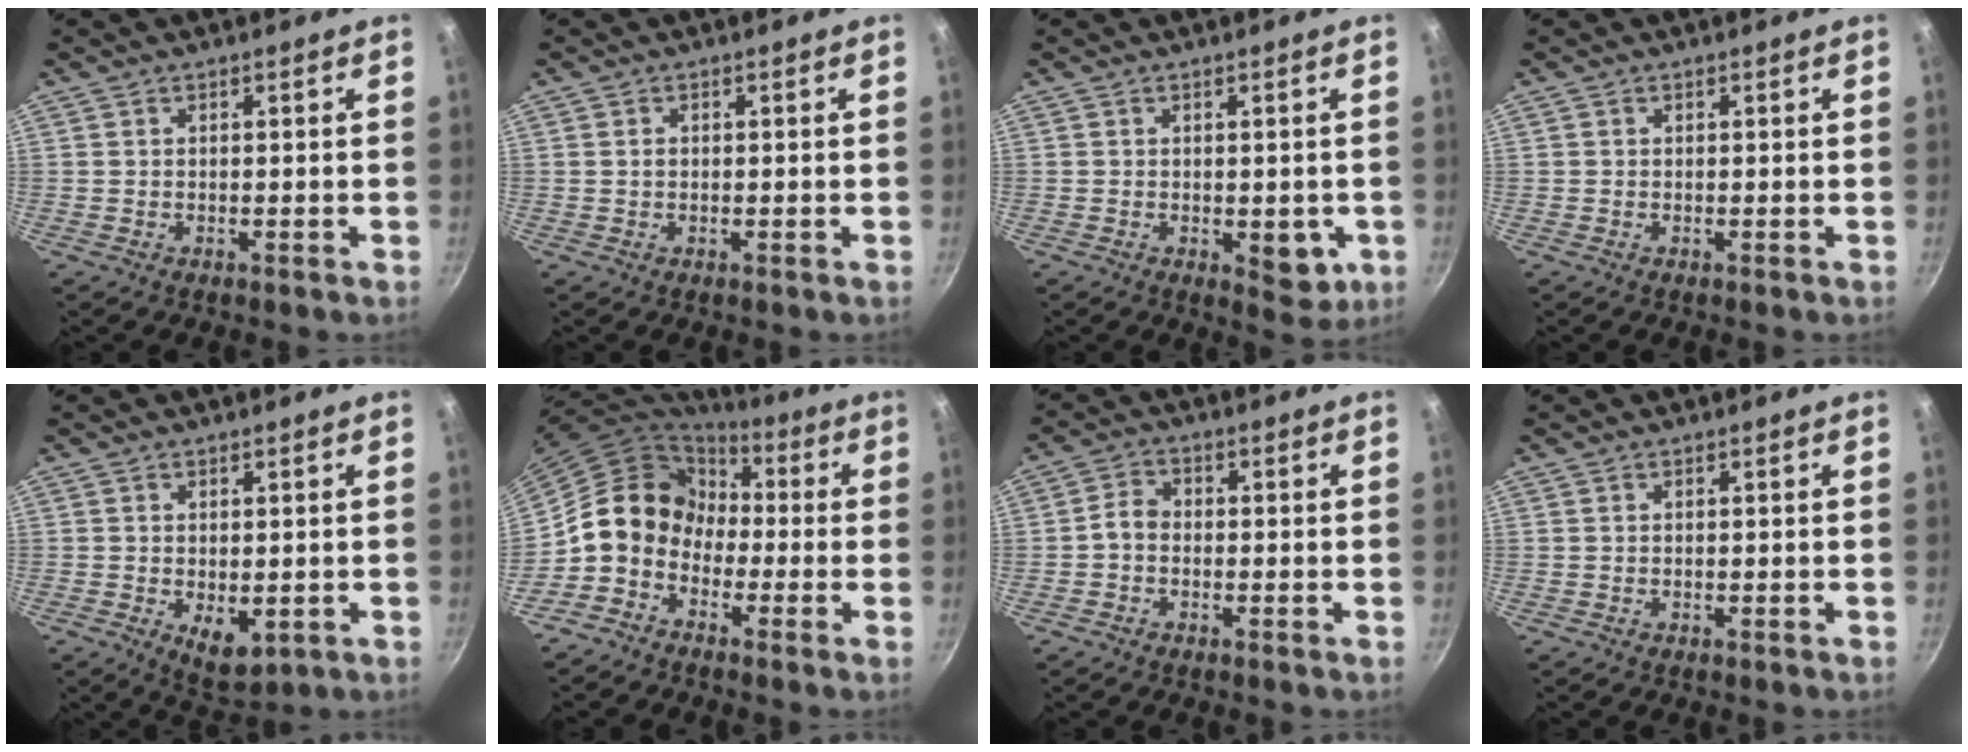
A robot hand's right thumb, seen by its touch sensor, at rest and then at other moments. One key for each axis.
{"total": 1.0, "fx": 0.1, "fy": 0.8, "fz": 0.6, "tx": -0.009, "ty": 0.004, "tz": 0.001}
{"total": 5.8, "fx": -1.2, "fy": 3.2, "fz": 4.6, "tx": -0.034, "ty": 0.000, "tz": -0.010}
{"total": 0.0}
{"total": 5.7, "fx": -0.9, "fy": 3.4, "fz": 4.5, "tx": -0.057, "ty": -0.013, "tz": -0.003}
{"total": 11.9, "fx": -2.4, "fy": 10.1, "fz": 5.8, "tx": -0.065, "ty": 0.051, "tz": -0.067}
{"total": 3.1, "fx": -0.9, "fy": 2.3, "fz": 1.8, "tx": -0.032, "ty": 0.020, "tz": -0.028}
{"total": 0.0}